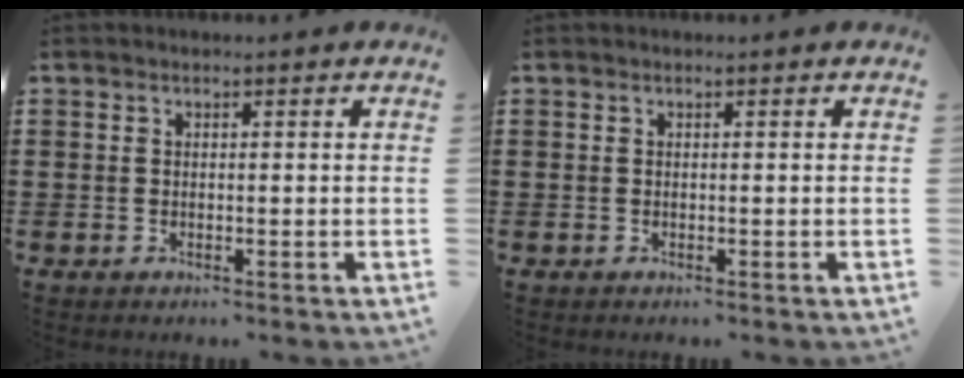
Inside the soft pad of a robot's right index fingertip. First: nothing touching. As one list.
[{"total": 0.0}]